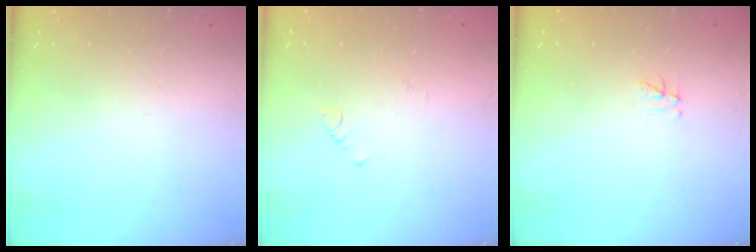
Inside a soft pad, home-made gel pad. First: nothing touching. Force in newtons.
{"total": 1.1, "press": 1.1, "slide": 0.3}
{"total": 2.9, "press": 2.9, "slide": 0.4}